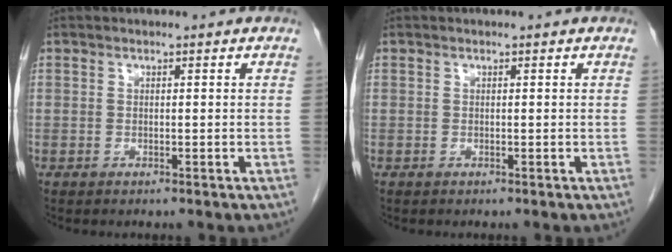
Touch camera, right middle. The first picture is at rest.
{"total": 0.0}